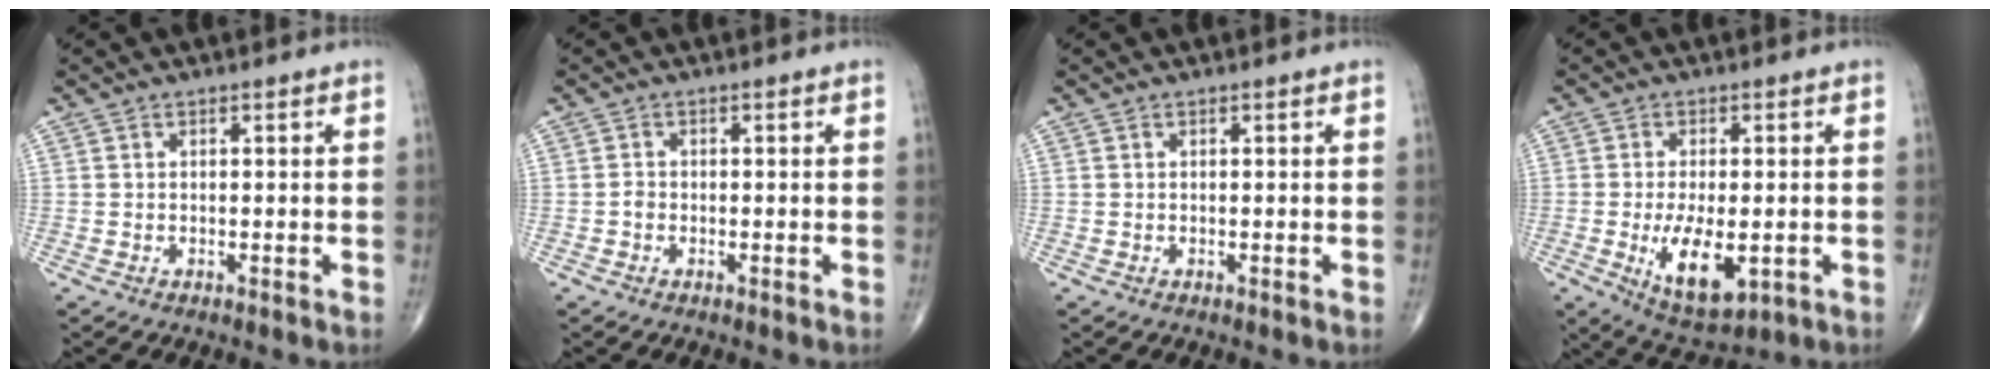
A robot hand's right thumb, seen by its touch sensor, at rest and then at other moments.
{"total": 0.6, "force": [-0.2, 0.5, 0.3], "torque": [-0.005, 0.001, -0.007]}
{"total": 0.0}
{"total": 10.6, "force": [-2.4, 4.9, 9.0], "torque": [-0.145, -0.016, -0.028]}